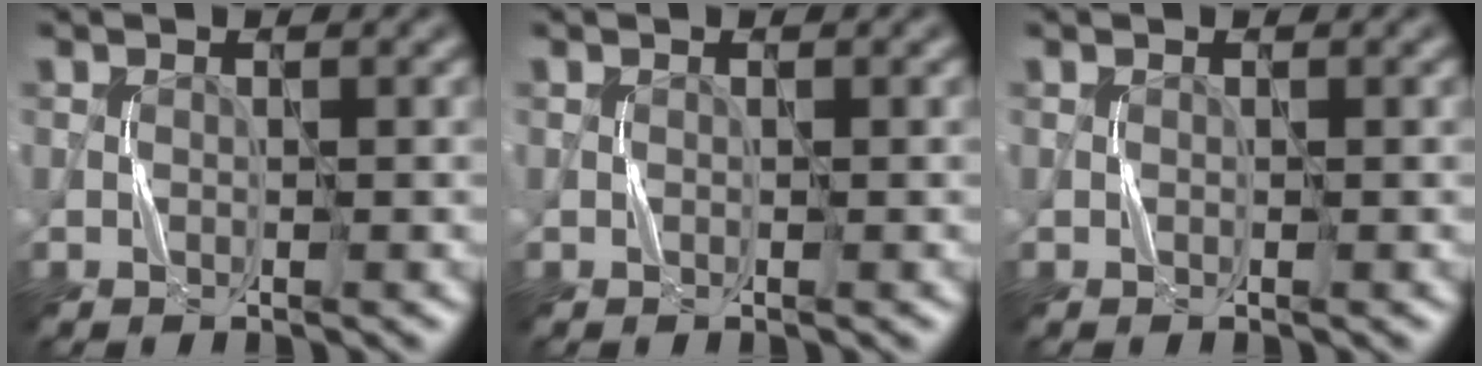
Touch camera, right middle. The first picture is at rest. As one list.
[{"total": 0.0}, {"total": 0.0}]